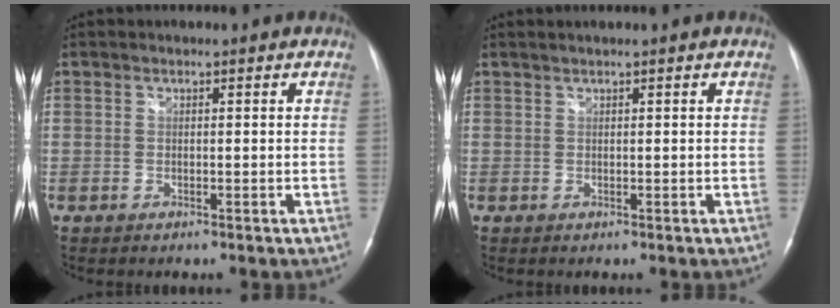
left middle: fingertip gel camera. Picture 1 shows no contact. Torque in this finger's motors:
{"motor_torque": [0.07, -0.05, -0.03, 0.00]}